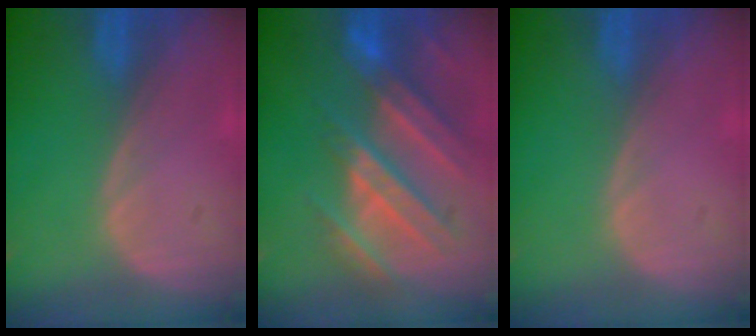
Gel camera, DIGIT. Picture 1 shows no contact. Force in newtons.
{"total": 10.7, "press": 9.6, "slide": 4.6}
{"total": 0.0}